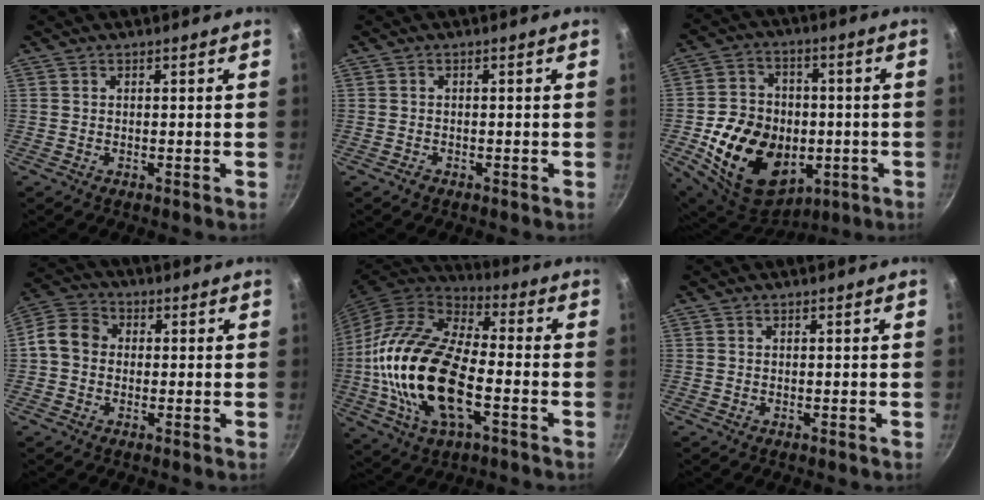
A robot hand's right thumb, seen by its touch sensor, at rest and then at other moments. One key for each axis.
{"total": 0.9, "fx": -0.7, "fy": 0.5, "fz": 0.3, "tx": -0.010, "ty": 0.005, "tz": -0.012}
{"total": 21.5, "fx": -4.2, "fy": 16.1, "fz": 13.6, "tx": -0.213, "ty": 0.021, "tz": -0.051}
{"total": 7.1, "fx": -0.1, "fy": 5.9, "fz": 3.9, "tx": -0.054, "ty": 0.019, "tz": -0.023}
{"total": 23.4, "fx": -4.2, "fy": 11.5, "fz": 20.0, "tx": -0.385, "ty": 0.023, "tz": -0.085}
{"total": 0.0}